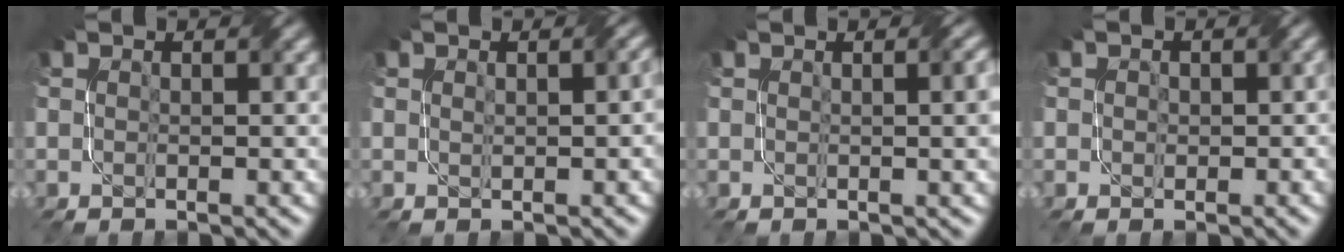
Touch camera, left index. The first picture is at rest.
{"total": 1.7, "force": [0.3, 0.5, 1.6], "torque": [-0.019, 0.006, 0.008]}
{"total": 3.6, "force": [0.6, 1.3, 3.3], "torque": [-0.023, 0.012, 0.004]}
{"total": 0.9, "force": [0.2, 0.7, 0.5], "torque": [-0.008, 0.000, 0.002]}